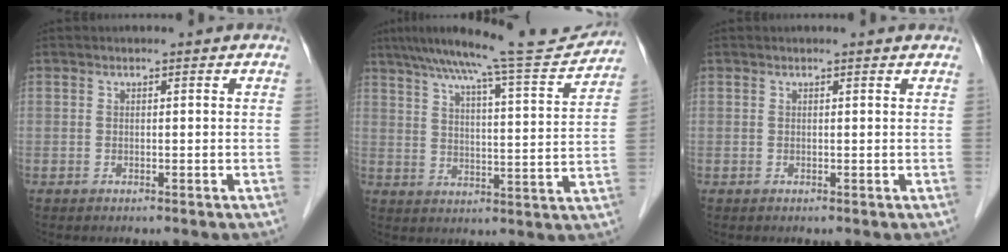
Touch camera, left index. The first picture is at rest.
{"total": 17.2, "force": [15.5, 0.1, 7.4], "torque": [-0.117, -0.008, 0.218]}
{"total": 1.6, "force": [1.5, -0.1, 0.4], "torque": [-0.012, 0.004, 0.016]}